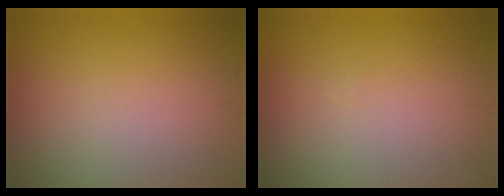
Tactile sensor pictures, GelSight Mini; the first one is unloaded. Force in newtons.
{"total": 0.0}